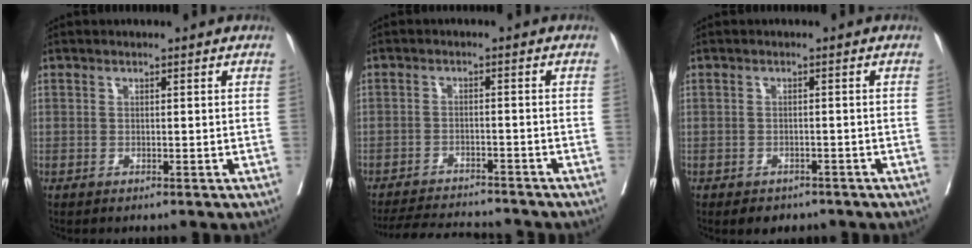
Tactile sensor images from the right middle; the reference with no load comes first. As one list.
[{"total": 9.6, "force": [-9.2, 1.2, 2.5], "torque": [-0.040, -0.004, -0.136]}, {"total": 3.6, "force": [-2.8, 2.1, 0.9], "torque": [-0.005, 0.003, -0.036]}]